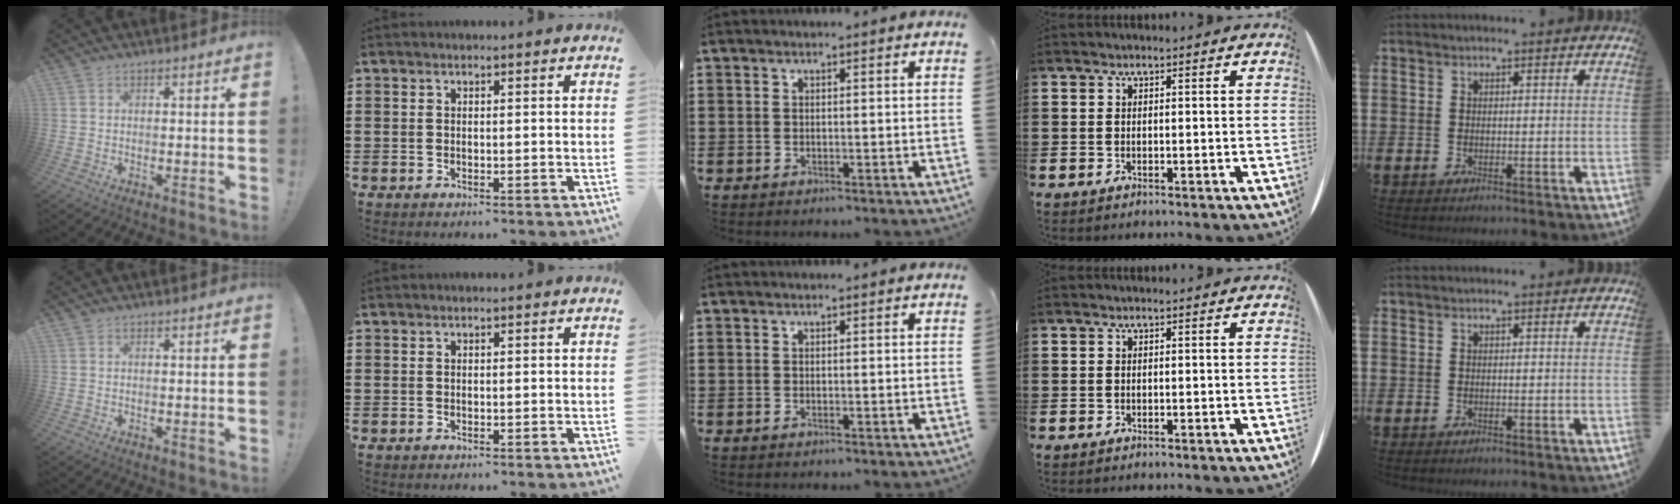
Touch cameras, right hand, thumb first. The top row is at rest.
{}